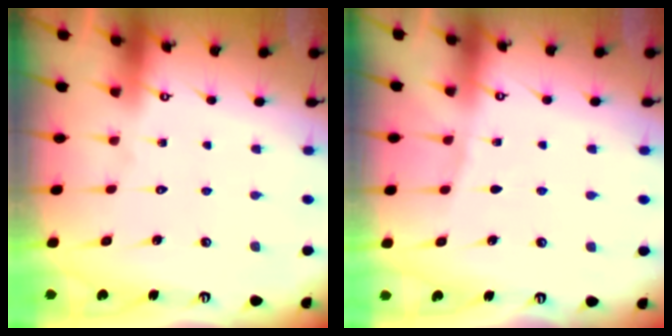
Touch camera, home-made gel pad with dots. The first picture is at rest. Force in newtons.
{"total": 2.2, "press": 2.2, "slide": 0.4}